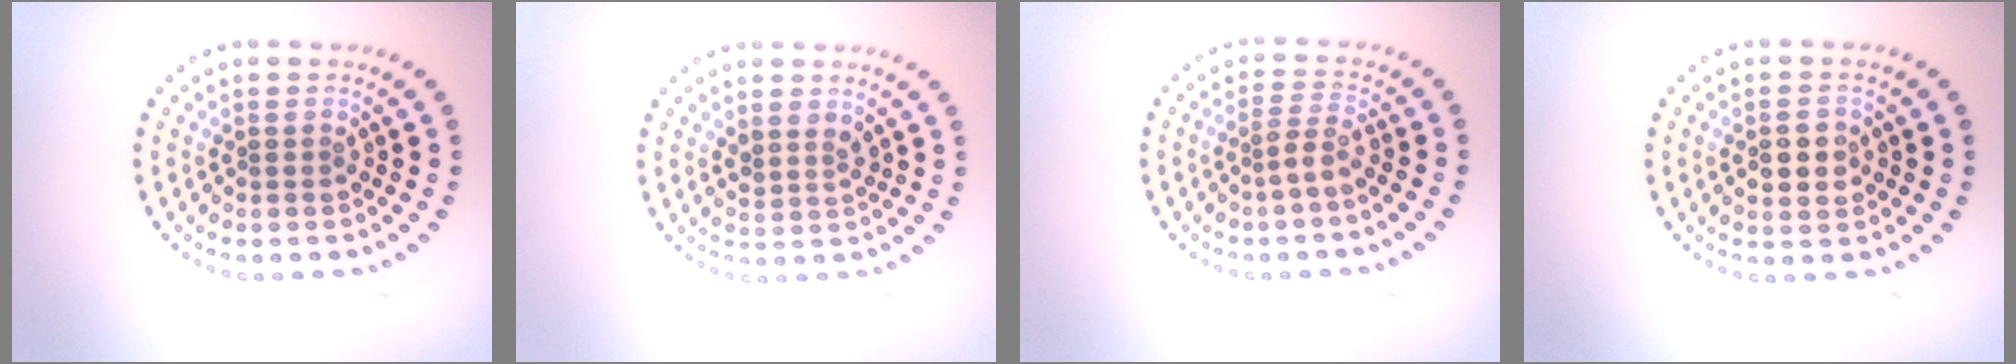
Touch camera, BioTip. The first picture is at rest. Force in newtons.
{"total": 1.5, "press": 1.2, "slide": 0.8}
{"total": 1.9, "press": 1.4, "slide": 1.3}
{"total": 2.3, "press": 2.3, "slide": 0.2}